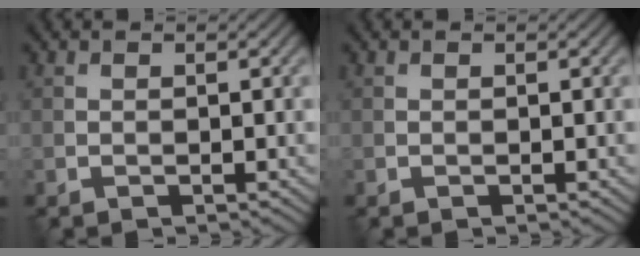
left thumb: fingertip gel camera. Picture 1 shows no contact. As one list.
[{"total": 0.0}]